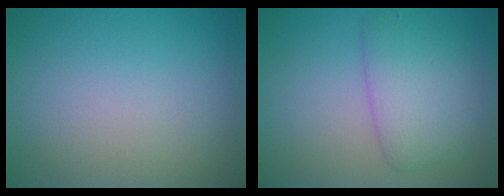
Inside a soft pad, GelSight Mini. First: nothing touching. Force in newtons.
{"total": 4.3, "press": 4.3, "slide": 0.0}